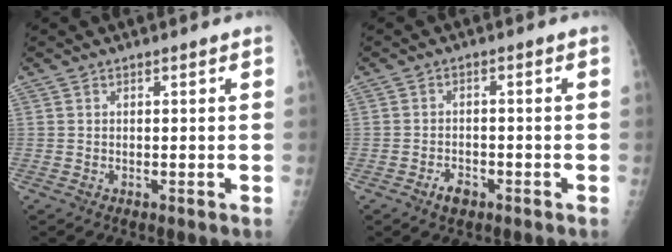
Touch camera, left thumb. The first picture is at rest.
{"total": 3.0, "force": [-2.0, 1.5, 1.6], "torque": [-0.028, 0.010, -0.032]}